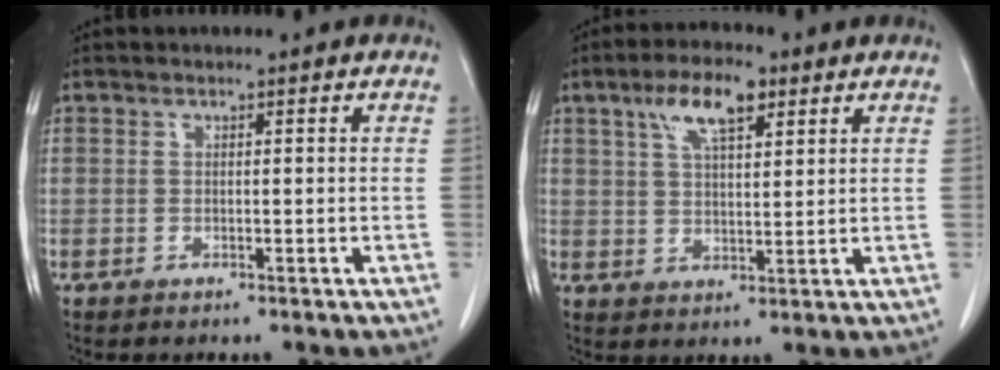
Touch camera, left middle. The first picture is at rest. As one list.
[{"total": 7.5, "force": [4.1, 2.4, 5.7], "torque": [-0.111, 0.013, 0.074]}]